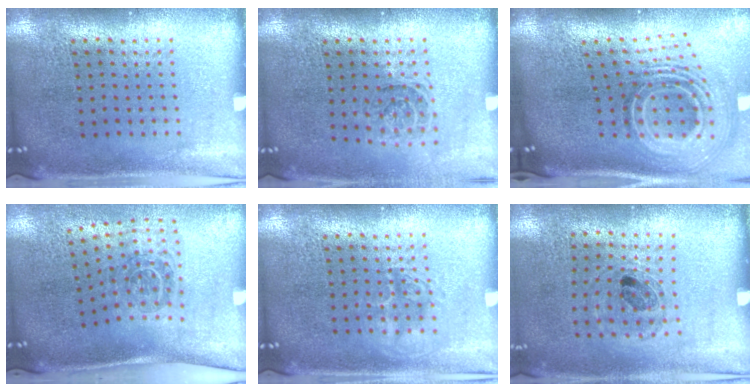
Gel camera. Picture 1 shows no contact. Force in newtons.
{"total": 1.1, "press": 1.0, "slide": 0.5}
{"total": 2.9, "press": 1.8, "slide": 2.2}
{"total": 1.9, "press": 1.2, "slide": 1.5}
{"total": 1.7, "press": 1.6, "slide": 0.3}
{"total": 0.8, "press": 0.8, "slide": 0.3}